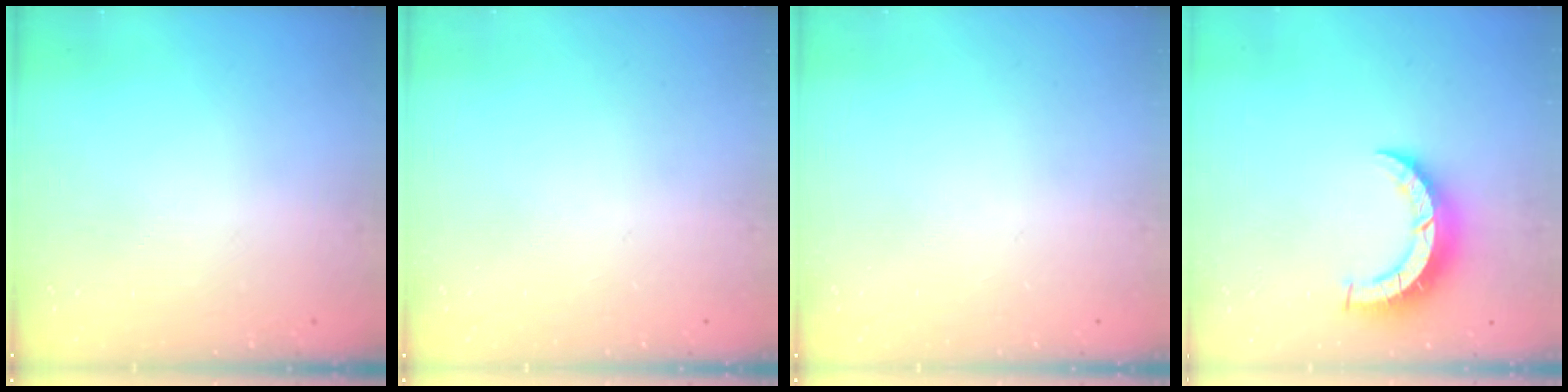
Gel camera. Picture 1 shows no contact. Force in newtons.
{"total": 0.0}
{"total": 0.0}
{"total": 6.8, "press": 6.8, "slide": 0.6}